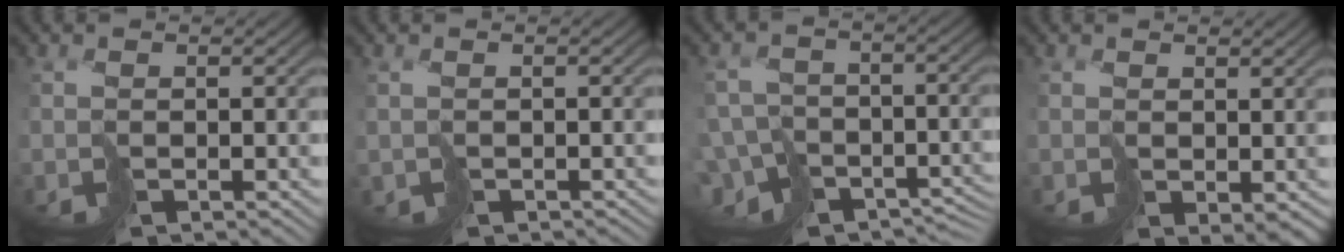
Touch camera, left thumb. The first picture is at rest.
{"total": 1.3, "force": [-0.3, 1.2, 0.4], "torque": [-0.010, -0.008, -0.003]}
{"total": 8.8, "force": [-6.0, 5.3, 3.7], "torque": [-0.077, -0.021, -0.099]}
{"total": 3.2, "force": [-0.3, 2.0, 2.5], "torque": [-0.050, -0.011, -0.001]}